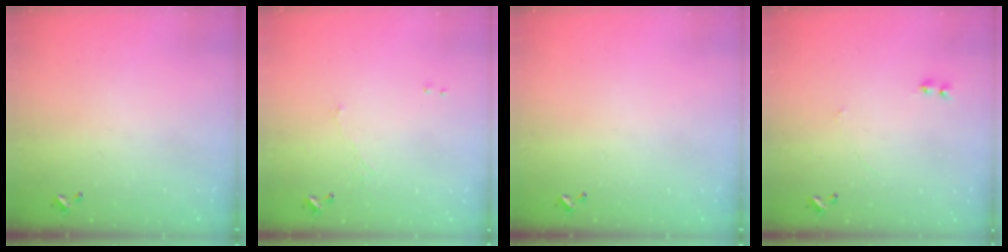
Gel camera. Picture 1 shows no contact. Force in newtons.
{"total": 0.6, "press": 0.2, "slide": 0.5}
{"total": 0.0}
{"total": 2.3, "press": 2.3, "slide": 0.3}